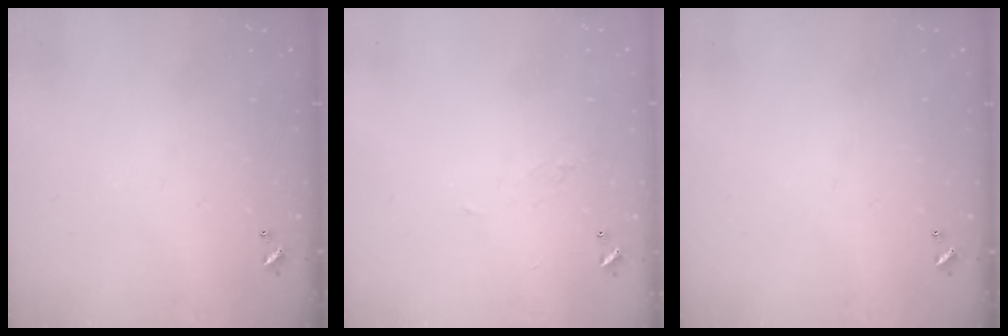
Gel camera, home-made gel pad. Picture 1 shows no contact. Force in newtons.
{"total": 2.0, "press": 1.9, "slide": 0.5}
{"total": 0.0}